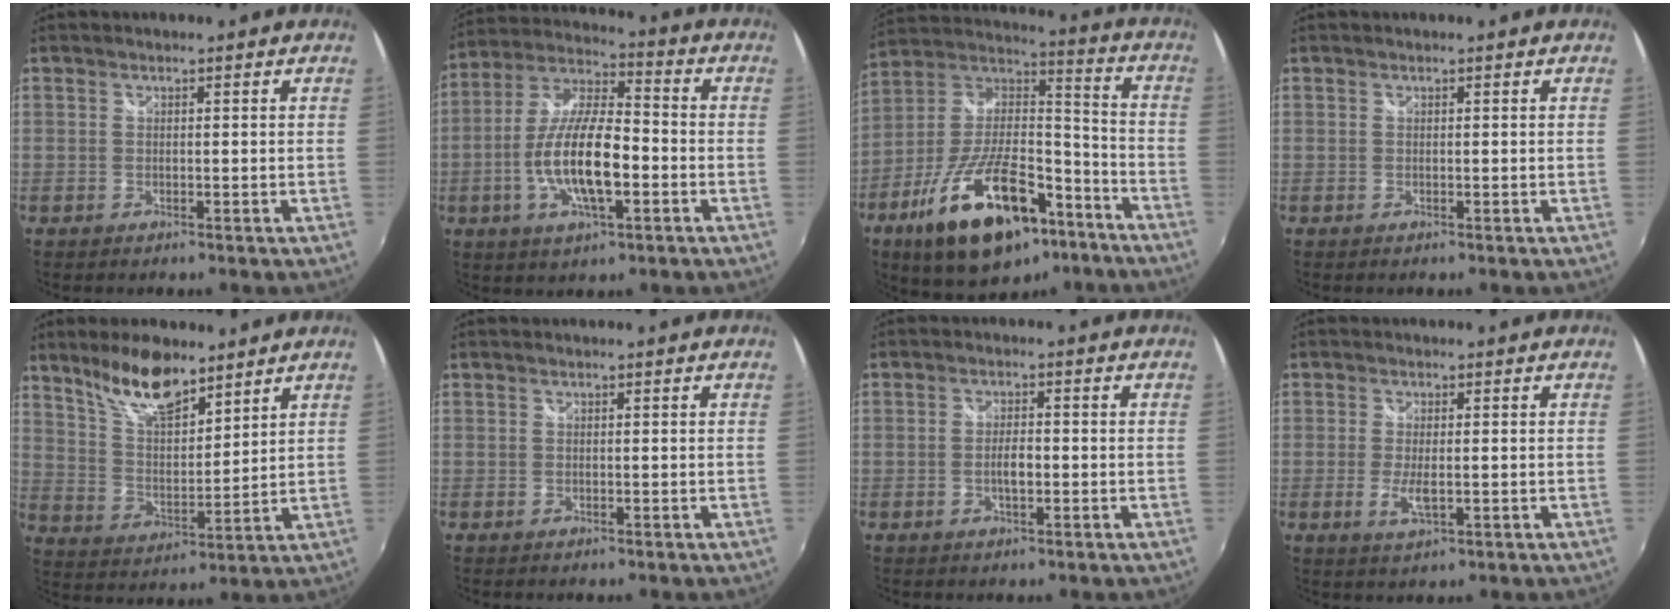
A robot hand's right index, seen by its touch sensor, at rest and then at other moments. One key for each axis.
{"total": 14.6, "fx": -3.8, "fy": 4.9, "fz": 13.2, "tx": -0.265, "ty": -0.002, "tz": -0.071}
{"total": 25.9, "fx": -13.9, "fy": 11.6, "fz": 18.5, "tx": -0.337, "ty": -0.007, "tz": -0.217}
{"total": 0.0}
{"total": 12.1, "fx": 9.0, "fy": 4.1, "fz": 6.9, "tx": -0.122, "ty": 0.004, "tz": 0.171}
{"total": 0.0}
{"total": 2.9, "fx": -0.7, "fy": 1.2, "fz": 2.6, "tx": -0.047, "ty": 0.000, "tz": -0.012}
{"total": 3.7, "fx": -0.7, "fy": 1.2, "fz": 3.4, "tx": -0.067, "ty": -0.009, "tz": -0.011}